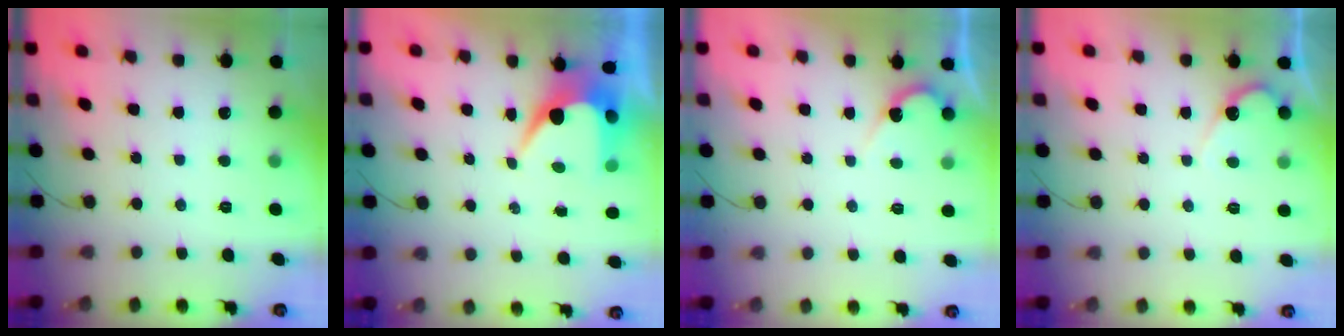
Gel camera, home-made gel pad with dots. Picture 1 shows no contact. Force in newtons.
{"total": 6.8, "press": 6.8, "slide": 0.5}
{"total": 3.6, "press": 3.6, "slide": 0.2}
{"total": 4.0, "press": 4.0, "slide": 0.2}